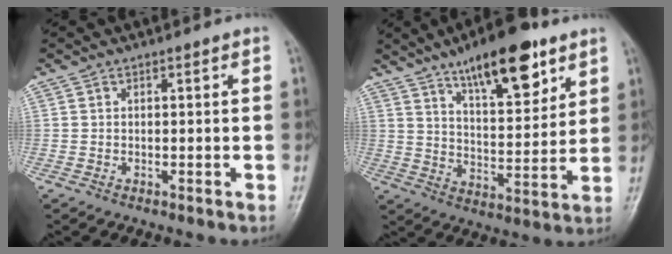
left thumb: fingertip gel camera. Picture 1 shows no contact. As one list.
[{"total": 16.2, "force": [10.0, 5.8, 11.4], "torque": [-0.143, -0.050, 0.161]}]